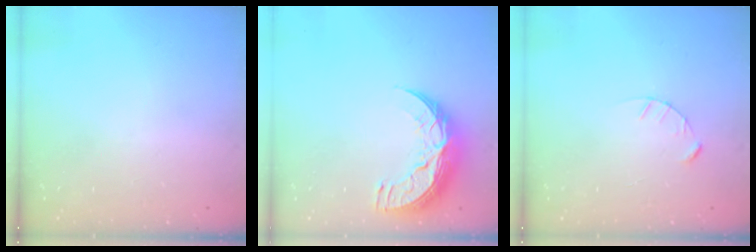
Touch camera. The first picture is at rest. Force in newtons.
{"total": 11.9, "press": 11.9, "slide": 0.8}
{"total": 2.4, "press": 2.4, "slide": 0.3}